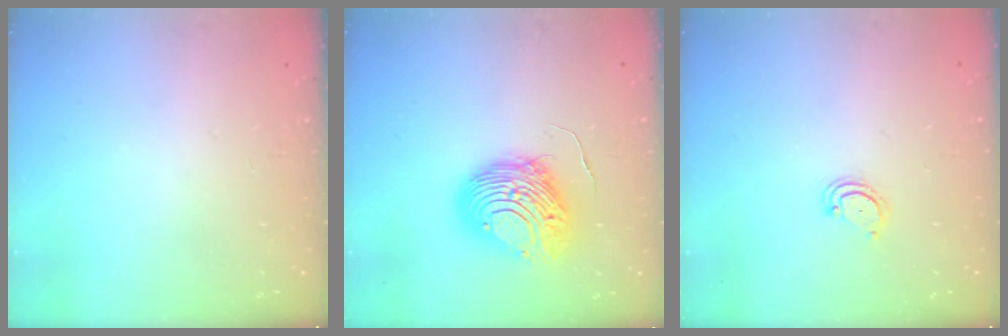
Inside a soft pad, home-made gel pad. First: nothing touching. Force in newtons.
{"total": 10.6, "press": 10.5, "slide": 1.4}
{"total": 2.5, "press": 2.5, "slide": 0.2}